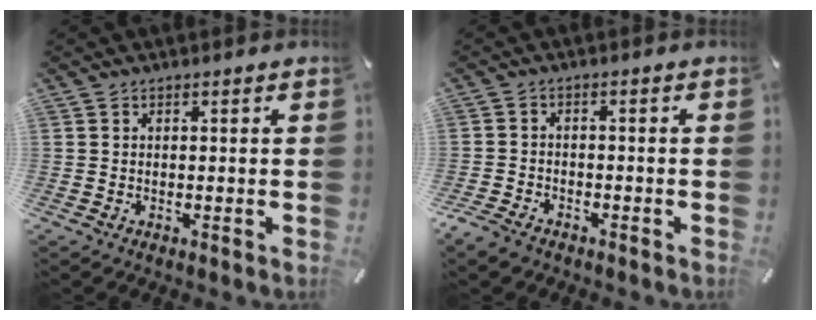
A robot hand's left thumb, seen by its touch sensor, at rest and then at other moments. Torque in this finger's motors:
{"motor_torque": [-0.55, 0.76, 0.27, 0.21, 0.07]}